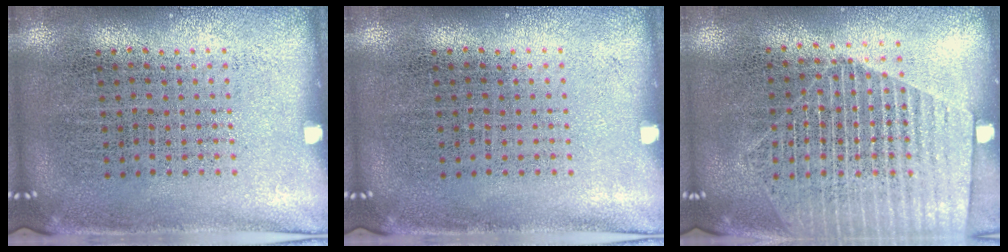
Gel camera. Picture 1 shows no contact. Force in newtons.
{"total": 0.0}
{"total": 1.8, "press": 1.6, "slide": 0.9}